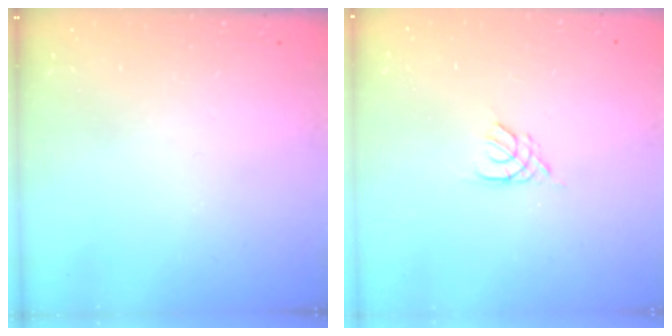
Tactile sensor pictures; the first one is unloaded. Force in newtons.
{"total": 2.7, "press": 2.7, "slide": 0.5}